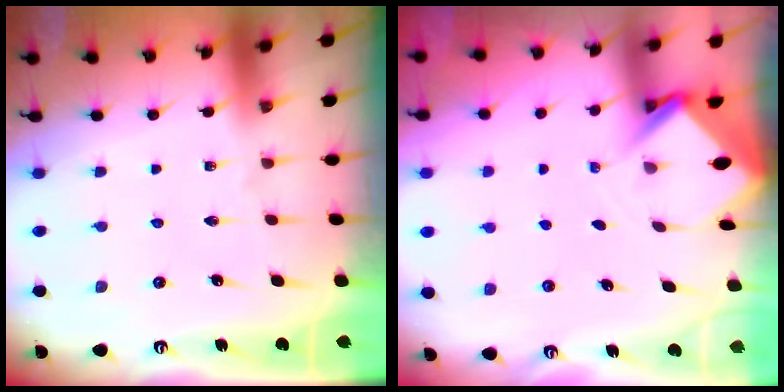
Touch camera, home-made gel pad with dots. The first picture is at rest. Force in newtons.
{"total": 3.0, "press": 2.9, "slide": 0.3}